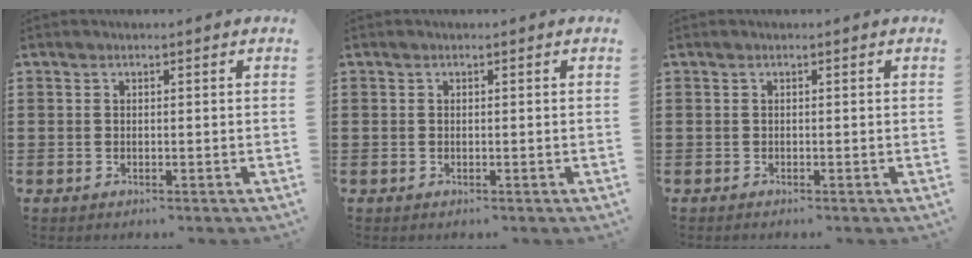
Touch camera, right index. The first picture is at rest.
{"total": 0.0}
{"total": 0.0}